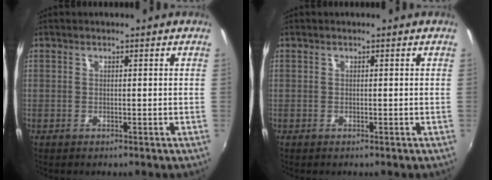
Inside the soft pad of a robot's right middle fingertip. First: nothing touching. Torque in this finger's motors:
{"motor_torque": [0.15, 0.04, 0.02, 0.00]}